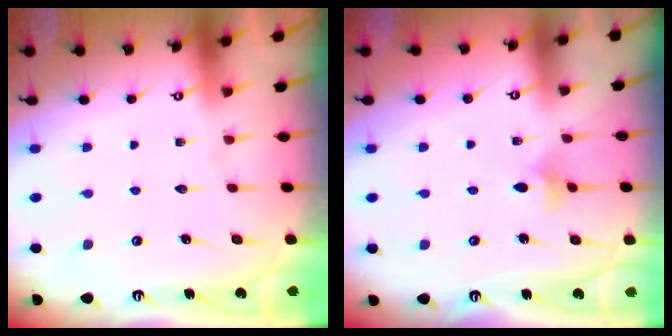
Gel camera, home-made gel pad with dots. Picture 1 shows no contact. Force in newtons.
{"total": 4.0, "press": 3.9, "slide": 0.7}